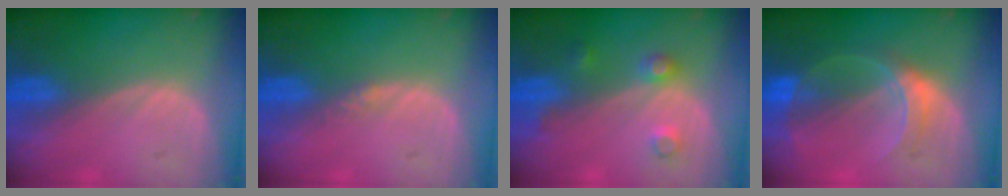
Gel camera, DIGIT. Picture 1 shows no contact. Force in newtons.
{"total": 1.0, "press": 0.8, "slide": 0.6}
{"total": 3.4, "press": 3.2, "slide": 0.9}
{"total": 6.8, "press": 5.9, "slide": 3.2}